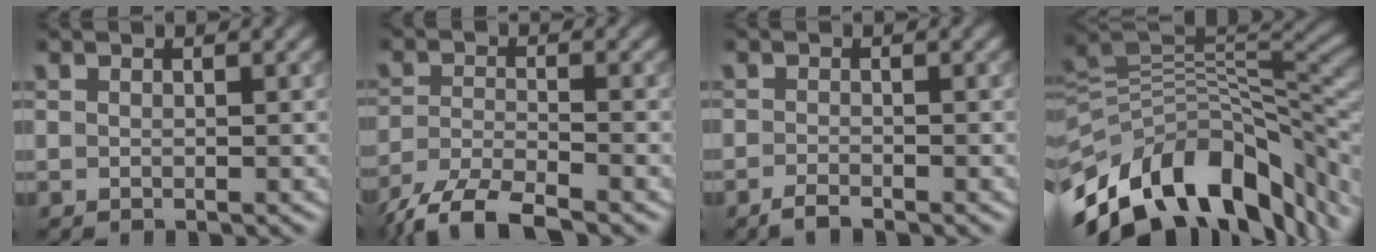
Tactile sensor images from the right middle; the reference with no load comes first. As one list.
[{"total": 6.3, "force": [-5.1, 1.5, 3.4], "torque": [-0.065, -0.014, -0.099]}, {"total": 1.4, "force": [-1.1, 0.3, 0.8], "torque": [-0.013, 0.000, -0.026]}, {"total": 13.9, "force": [-6.7, 6.9, 10.0], "torque": [-0.179, 0.014, -0.118]}]